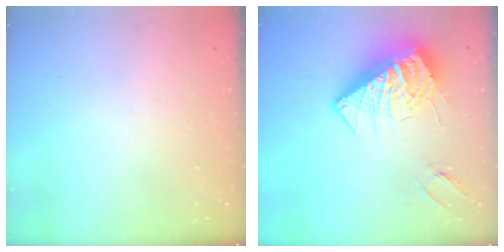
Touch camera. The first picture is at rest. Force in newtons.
{"total": 16.8, "press": 16.8, "slide": 1.7}